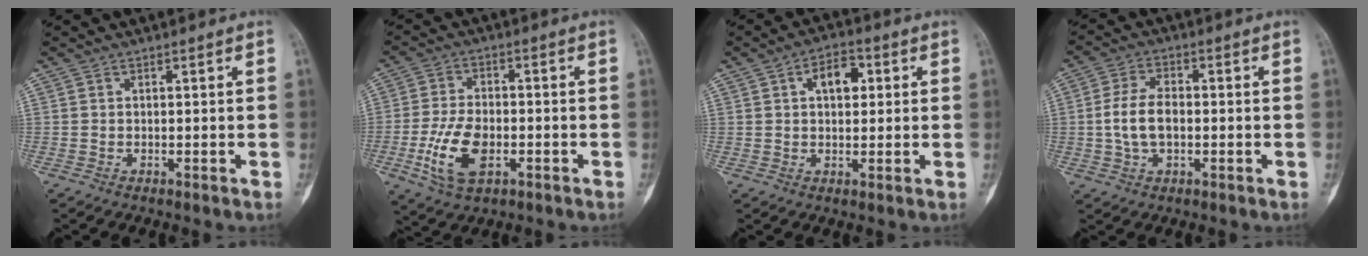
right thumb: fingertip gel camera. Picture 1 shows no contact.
{"total": 10.6, "force": [-3.3, 5.6, 8.3], "torque": [-0.169, 0.008, -0.057]}
{"total": 6.6, "force": [1.8, 4.0, 4.9], "torque": [-0.061, 0.008, 0.023]}
{"total": 7.5, "force": [-0.6, 4.4, 6.0], "torque": [-0.120, 0.013, -0.012]}